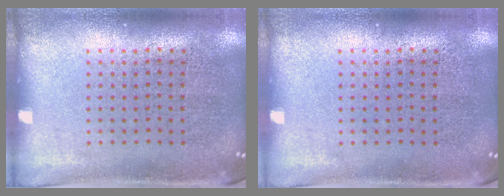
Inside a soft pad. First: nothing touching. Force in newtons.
{"total": 0.0}